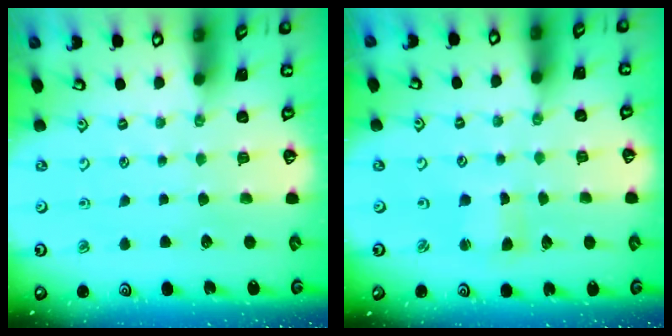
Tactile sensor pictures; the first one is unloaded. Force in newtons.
{"total": 1.3, "press": 1.2, "slide": 0.2}